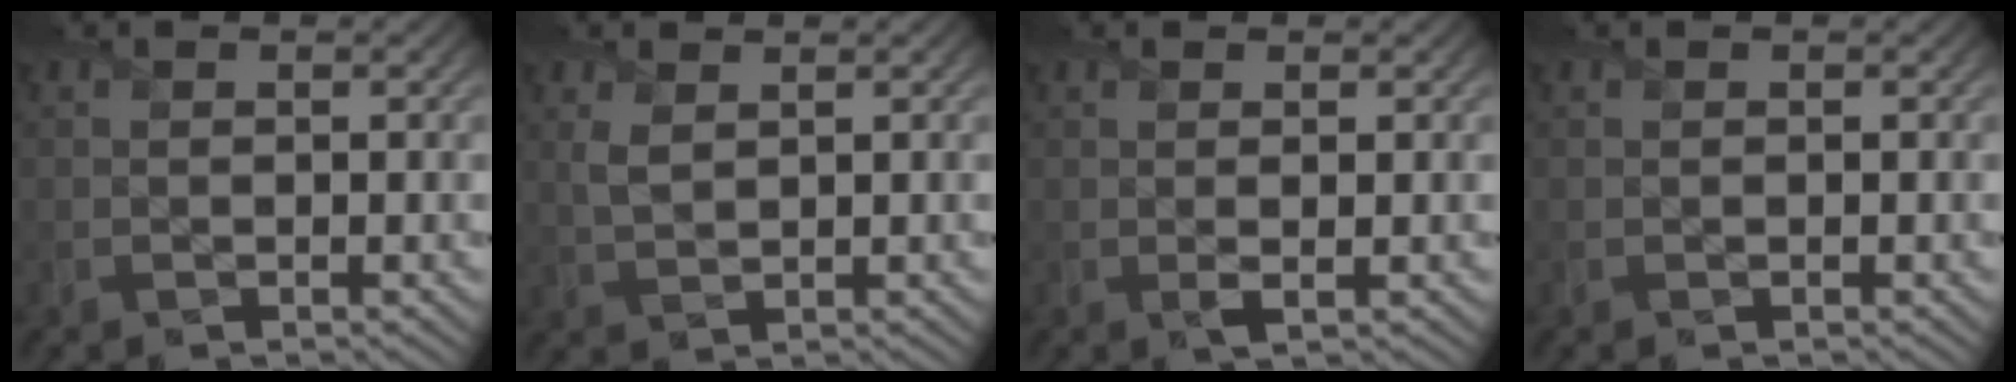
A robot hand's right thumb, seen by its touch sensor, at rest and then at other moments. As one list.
[{"total": 2.4, "force": [1.3, 1.1, 1.6], "torque": [-0.048, -0.001, 0.029]}, {"total": 1.0, "force": [0.2, 0.2, 0.9], "torque": [-0.020, -0.001, 0.004]}, {"total": 0.0}]